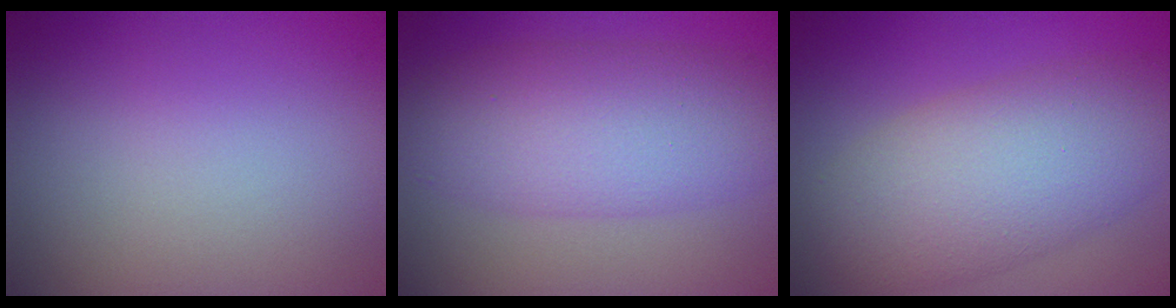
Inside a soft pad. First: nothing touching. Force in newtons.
{"total": 7.1, "press": 7.1, "slide": 0.0}
{"total": 8.1, "press": 8.1, "slide": 0.5}